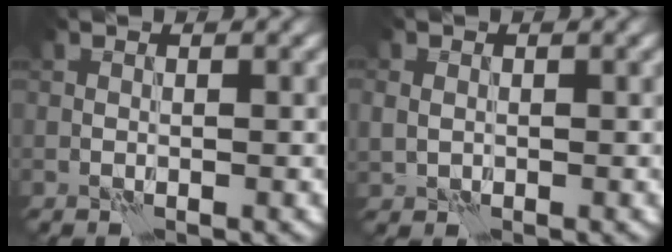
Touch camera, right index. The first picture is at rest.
{"total": 1.6, "force": [0.1, 1.4, 0.8], "torque": [-0.017, 0.001, 0.002]}